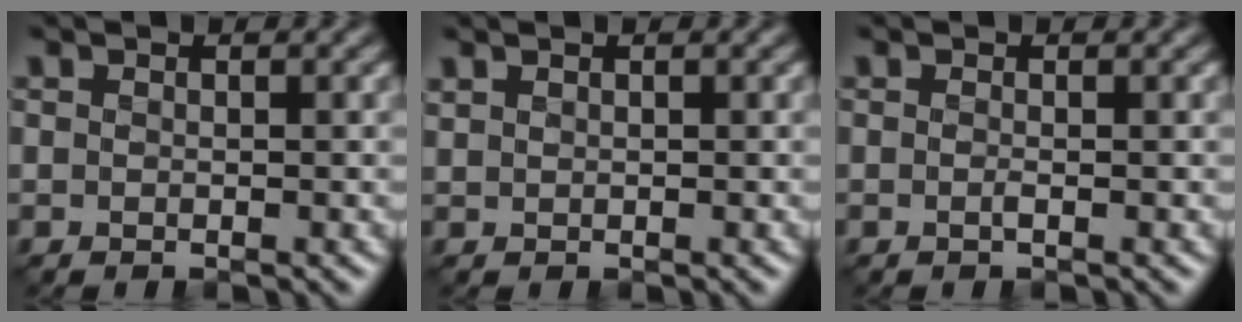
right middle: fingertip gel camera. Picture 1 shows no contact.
{"total": 0.5, "force": [0.4, 0.2, 0.2], "torque": [-0.004, 0.000, 0.013]}
{"total": 0.6, "force": [-0.2, 0.1, 0.5], "torque": [-0.010, -0.003, -0.004]}